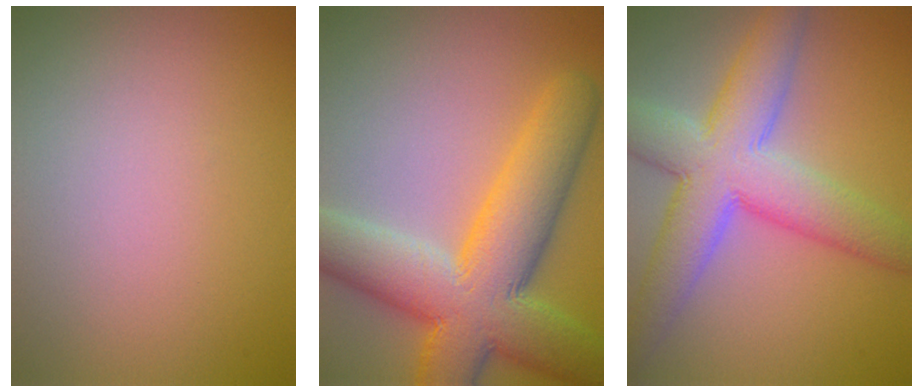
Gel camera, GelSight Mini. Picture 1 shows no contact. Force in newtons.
{"total": 11.7, "press": 11.7, "slide": 0.7}
{"total": 9.2, "press": 9.2, "slide": 0.5}